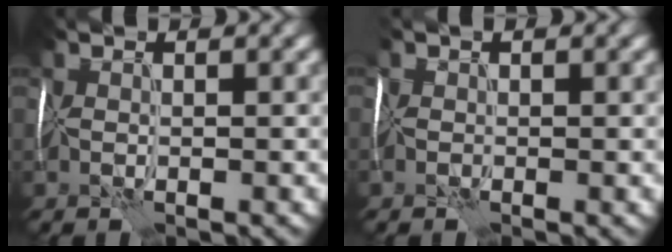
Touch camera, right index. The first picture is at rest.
{"total": 0.5, "force": [-0.3, 0.1, 0.4], "torque": [-0.007, -0.002, -0.011]}